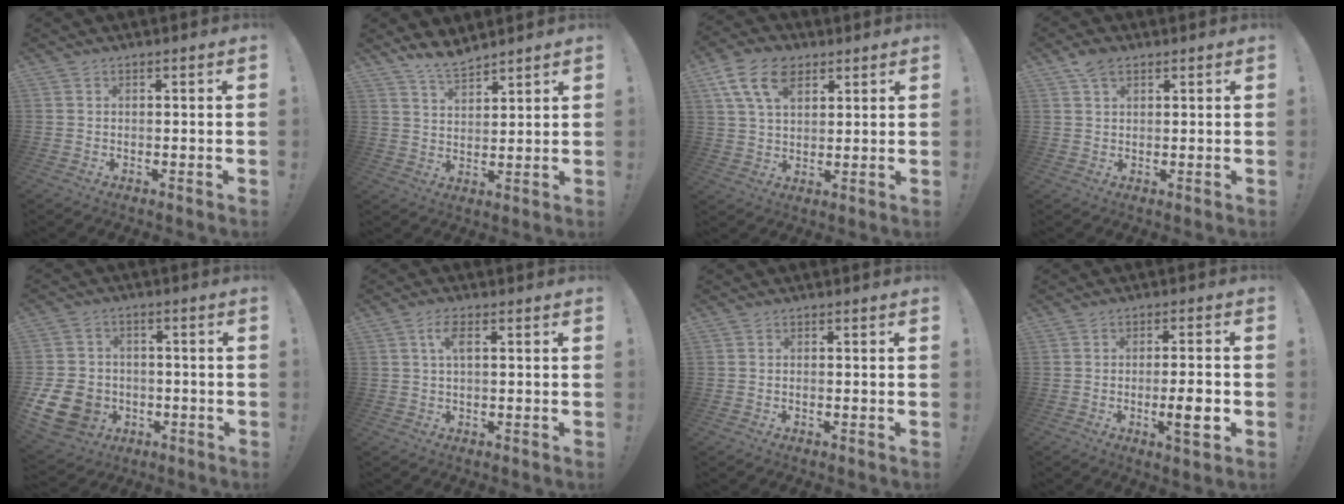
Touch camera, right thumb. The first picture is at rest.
{"total": 6.8, "force": [6.1, 1.9, 2.2], "torque": [-0.050, -0.032, 0.115]}
{"total": 12.8, "force": [6.3, 8.1, 7.7], "torque": [-0.137, -0.014, 0.118]}
{"total": 4.1, "force": [2.4, 2.2, 2.4], "torque": [-0.035, -0.008, 0.043]}
{"total": 13.9, "force": [-4.2, 11.6, 6.3], "torque": [-0.139, 0.023, -0.071]}
{"total": 3.7, "force": [1.0, 1.3, 3.3], "torque": [-0.065, 0.006, 0.016]}
{"total": 0.6, "force": [-0.6, 0.0, 0.2], "torque": [-0.010, 0.001, -0.009]}
{"total": 8.2, "force": [-2.4, 1.0, 7.8], "torque": [-0.111, 0.000, -0.040]}